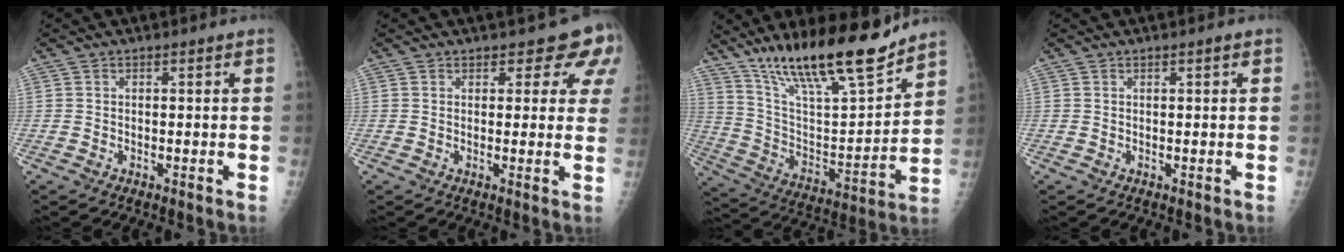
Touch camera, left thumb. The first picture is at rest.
{"total": 6.6, "force": [4.7, 3.2, 3.3], "torque": [0.004, -0.020, 0.045]}
{"total": 22.6, "force": [17.3, 4.6, 13.8], "torque": [-0.210, -0.082, 0.304]}
{"total": 0.7, "force": [0.3, 0.0, 0.6], "torque": [-0.011, 0.001, 0.005]}